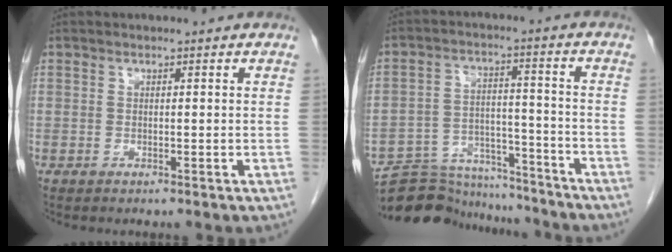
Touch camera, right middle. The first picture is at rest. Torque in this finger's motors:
{"motor_torque": [1.00, -1.14, 0.23, 0.01]}